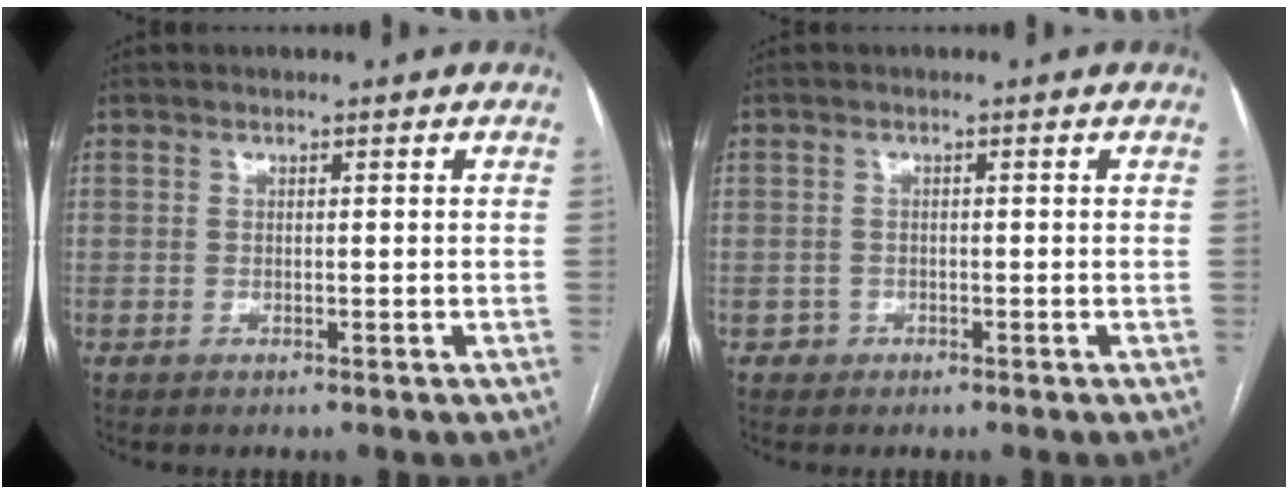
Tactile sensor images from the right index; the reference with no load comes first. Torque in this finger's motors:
{"motor_torque": [-0.63, 0.70, -0.85, -0.15]}